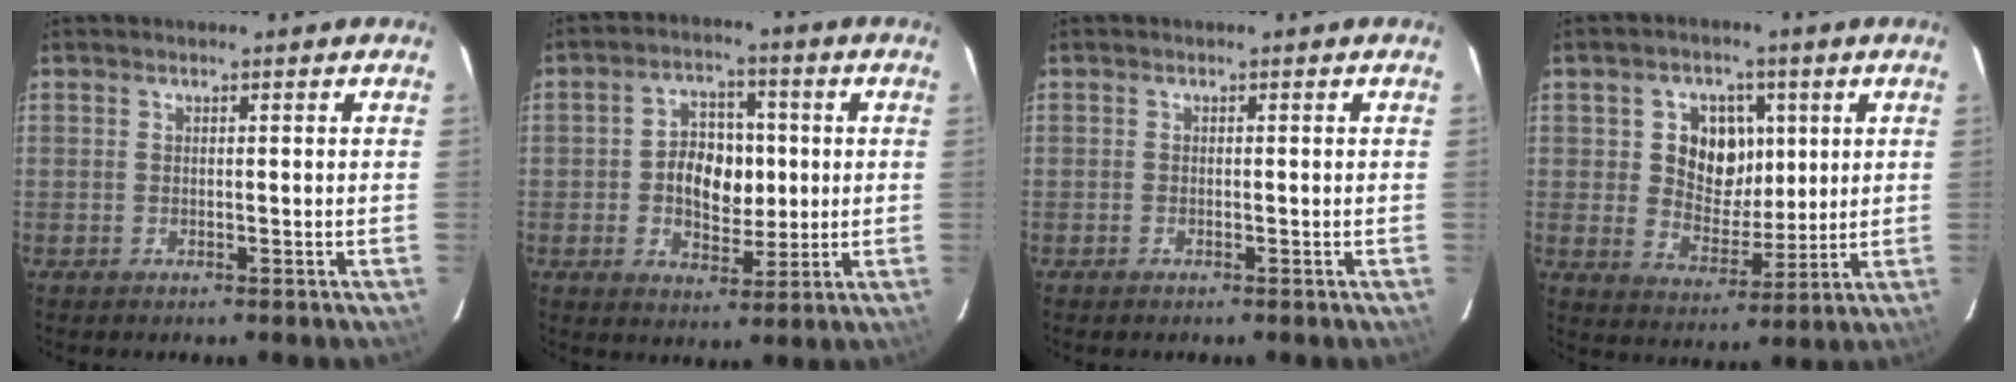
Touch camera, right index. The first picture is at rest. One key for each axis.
{"total": 9.3, "fx": 0.0, "fy": 6.7, "fz": 6.5, "tx": -0.124, "ty": 0.014, "tz": 0.005}
{"total": 0.6, "fx": -0.5, "fy": 0.3, "fz": 0.1, "tx": -0.003, "ty": -0.001, "tz": -0.010}
{"total": 9.7, "fx": 2.3, "fy": 8.0, "fz": 5.0, "tx": -0.096, "ty": 0.006, "tz": 0.044}